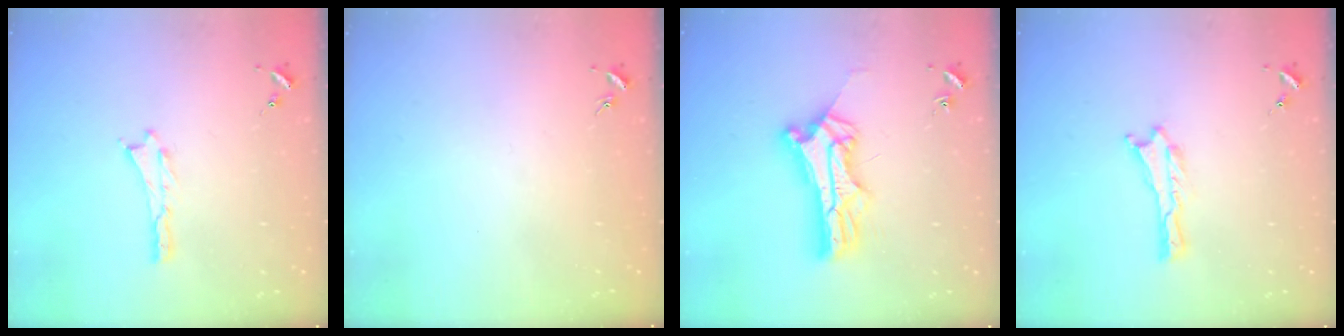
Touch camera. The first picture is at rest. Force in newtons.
{"total": 0.0}
{"total": 10.9, "press": 10.9, "slide": 0.8}
{"total": 0.0}